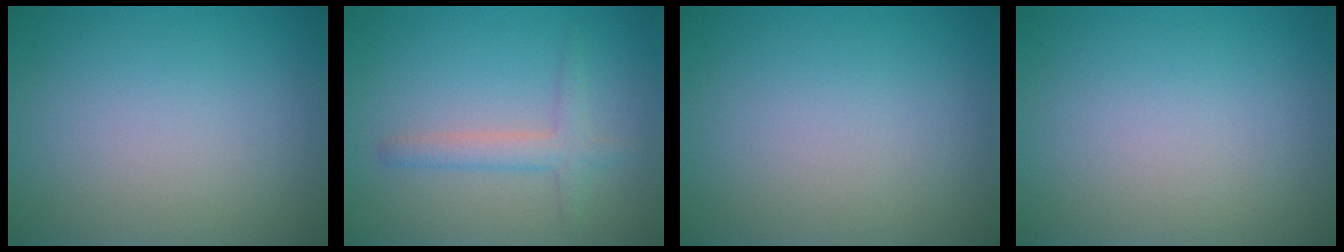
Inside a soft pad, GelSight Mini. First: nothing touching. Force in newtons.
{"total": 2.4, "press": 2.4, "slide": 0.0}
{"total": 0.0}
{"total": 0.0}